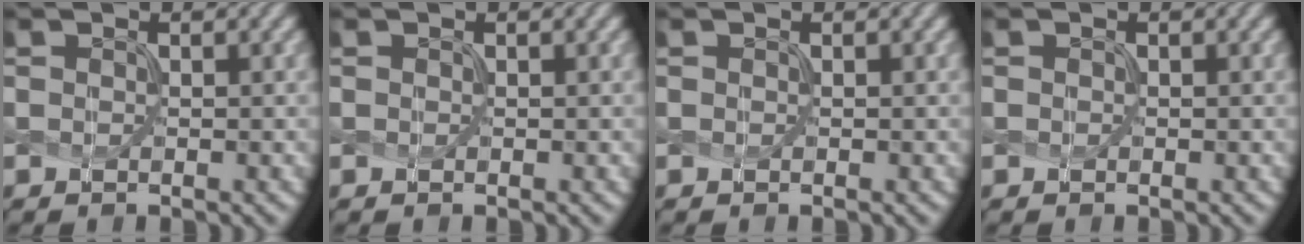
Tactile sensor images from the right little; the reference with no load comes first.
{"total": 0.0}
{"total": 0.5, "force": [-0.1, -0.2, -0.5], "torque": [0.006, 0.001, 0.005]}
{"total": 0.5, "force": [0.0, -0.2, -0.5], "torque": [0.005, 0.001, 0.005]}